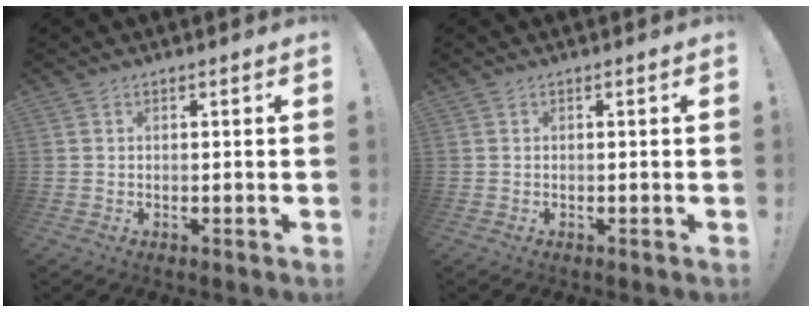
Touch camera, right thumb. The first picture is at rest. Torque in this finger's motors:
{"motor_torque": [-0.01, 0.01, 0.03, -0.03, 0.00]}